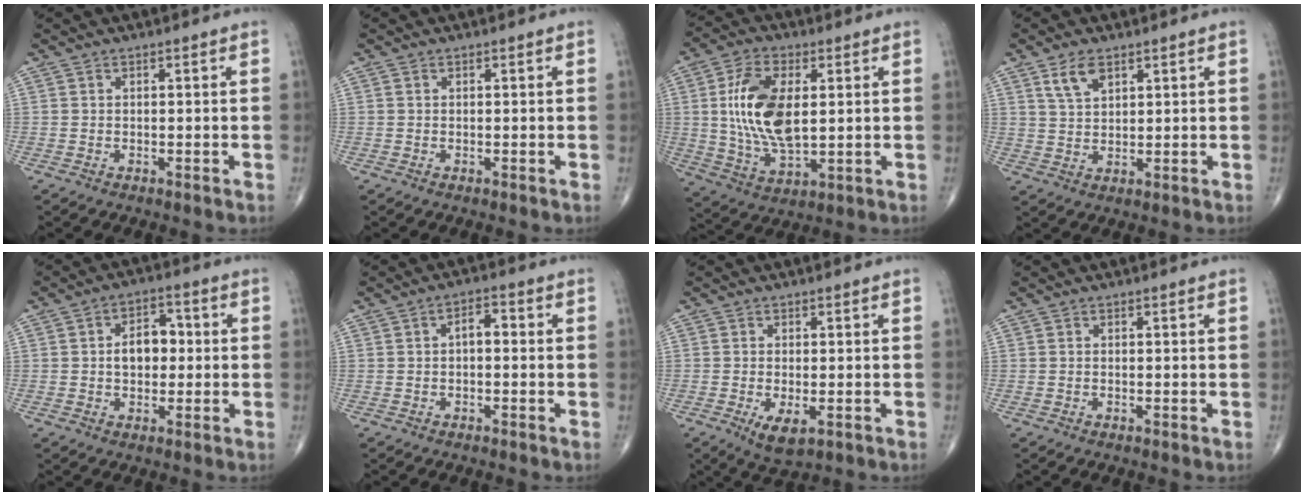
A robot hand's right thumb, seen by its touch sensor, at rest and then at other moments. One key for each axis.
{"total": 0.0}
{"total": 14.9, "fx": 2.1, "fy": 7.7, "fz": 12.6, "tx": -0.240, "ty": -0.011, "tz": 0.045}
{"total": 4.9, "fx": 2.8, "fy": 2.6, "fz": 3.1, "tx": -0.053, "ty": -0.012, "tz": 0.058}
{"total": 7.0, "fx": 0.2, "fy": 4.7, "fz": 5.2, "tx": -0.057, "ty": 0.018, "tz": -0.004}
{"total": 3.2, "fx": -0.1, "fy": 1.7, "fz": 2.6, "tx": -0.032, "ty": 0.014, "tz": -0.007}
{"total": 4.7, "fx": -1.6, "fy": 2.0, "fz": 3.9, "tx": -0.065, "ty": -0.009, "tz": -0.020}
{"total": 0.0}